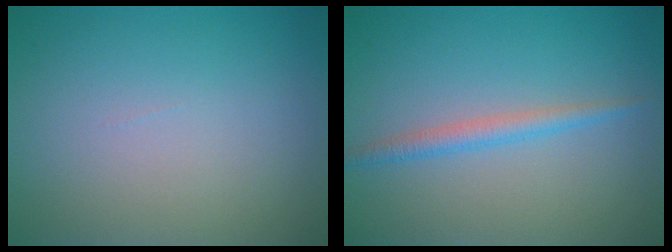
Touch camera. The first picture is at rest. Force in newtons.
{"total": 1.8, "press": 1.8, "slide": 0.1}